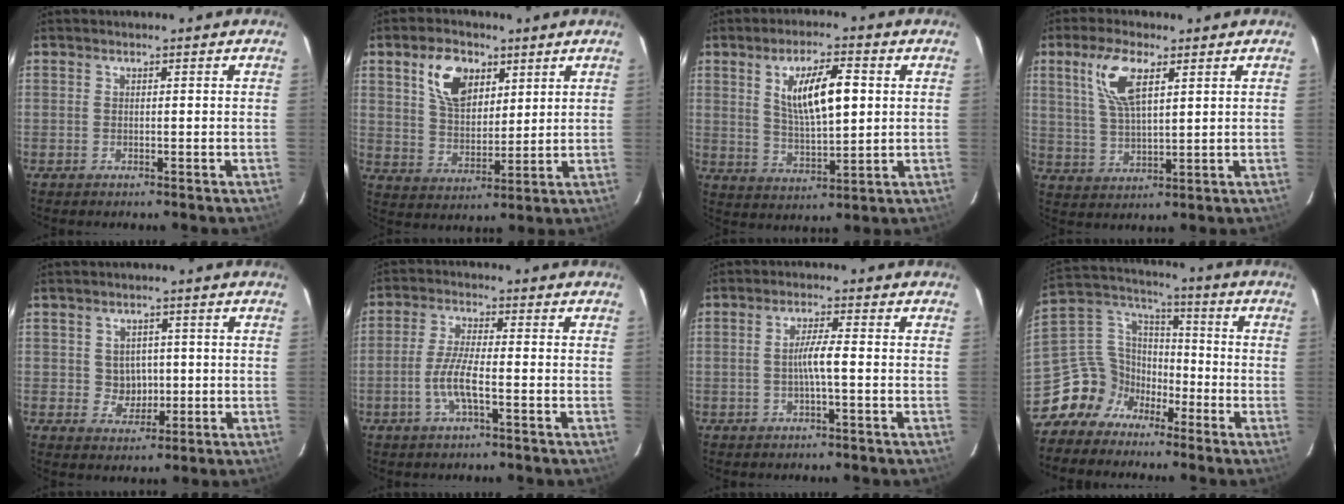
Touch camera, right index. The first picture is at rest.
{"total": 10.2, "force": [4.9, 6.1, 6.5], "torque": [-0.121, 0.016, 0.094]}
{"total": 10.9, "force": [2.8, 3.5, 9.9], "torque": [-0.176, 0.003, 0.058]}
{"total": 9.1, "force": [4.1, 3.3, 7.4], "torque": [-0.149, 0.010, 0.086]}
{"total": 4.1, "force": [0.1, 3.9, 1.1], "torque": [-0.021, 0.008, 0.011]}
{"total": 5.9, "force": [-2.3, 0.8, 5.3], "torque": [-0.113, -0.003, -0.045]}
{"total": 3.5, "force": [-0.8, -0.2, 3.4], "torque": [-0.067, 0.003, -0.015]}
{"total": 11.6, "force": [-8.2, 7.9, 2.3], "torque": [-0.071, 0.049, -0.155]}